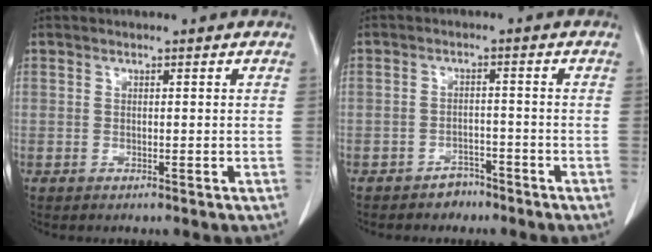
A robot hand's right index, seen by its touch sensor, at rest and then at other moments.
{"total": 3.1, "force": [-2.5, 1.7, 0.6], "torque": [-0.012, 0.008, -0.031]}